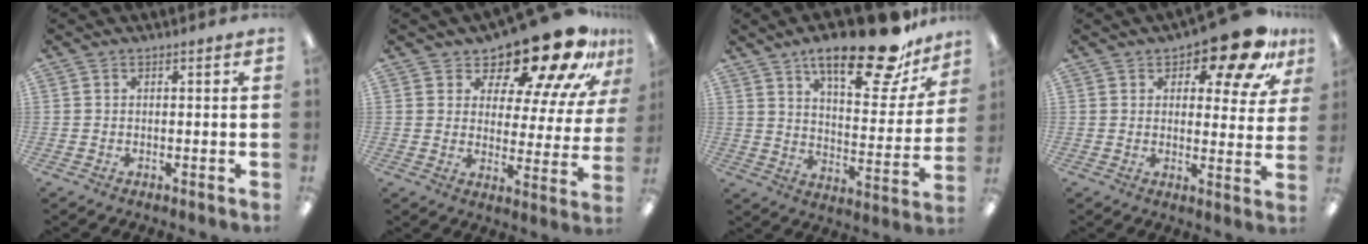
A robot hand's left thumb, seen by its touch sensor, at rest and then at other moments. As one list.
[{"total": 19.3, "force": [15.3, 6.2, 10.0], "torque": [-0.147, -0.113, 0.250]}, {"total": 21.6, "force": [15.4, 7.0, 13.4], "torque": [-0.199, -0.094, 0.251]}, {"total": 12.8, "force": [8.8, 5.3, 7.5], "torque": [-0.091, -0.053, 0.148]}]